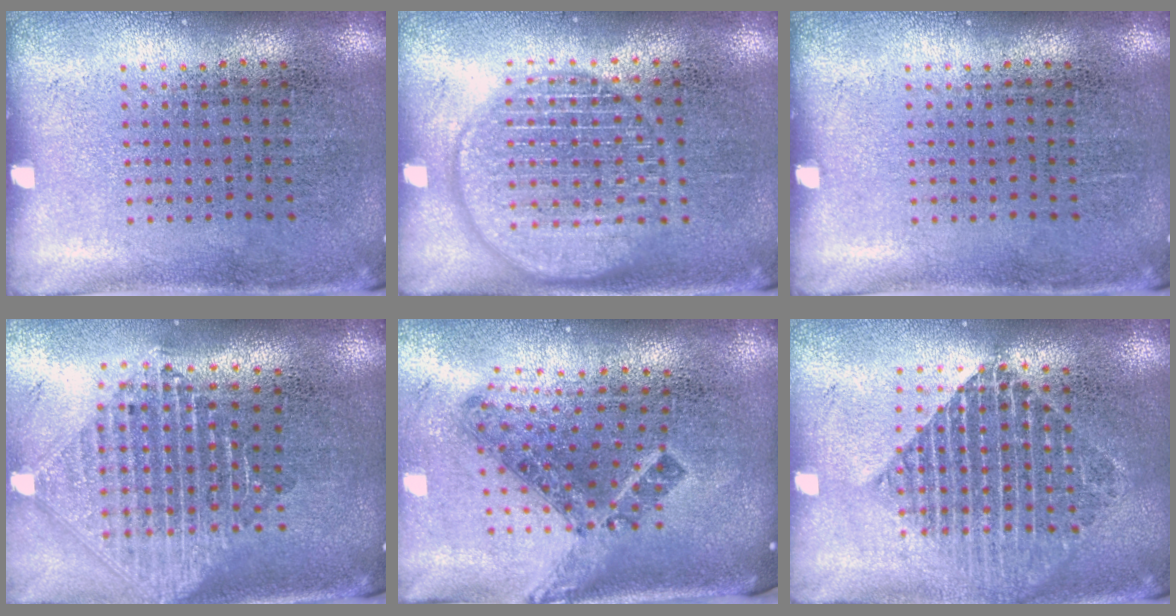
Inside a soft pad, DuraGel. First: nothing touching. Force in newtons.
{"total": 2.9, "press": 2.9, "slide": 0.4}
{"total": 0.0}
{"total": 2.4, "press": 1.9, "slide": 1.5}
{"total": 1.9, "press": 1.3, "slide": 1.3}
{"total": 1.8, "press": 1.6, "slide": 1.0}